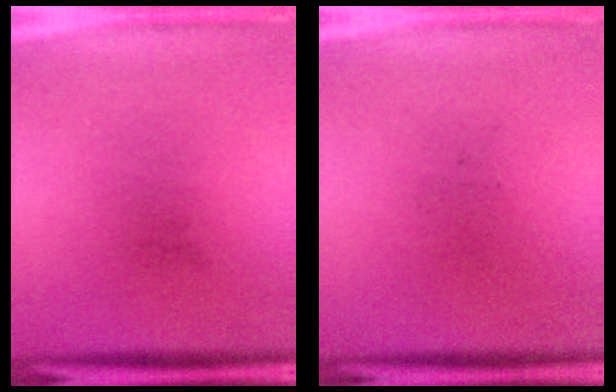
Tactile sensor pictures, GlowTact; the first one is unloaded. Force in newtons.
{"total": 0.0}